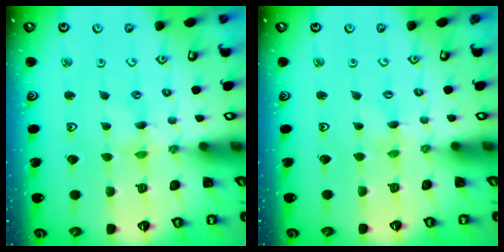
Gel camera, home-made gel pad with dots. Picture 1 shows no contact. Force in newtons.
{"total": 0.0}